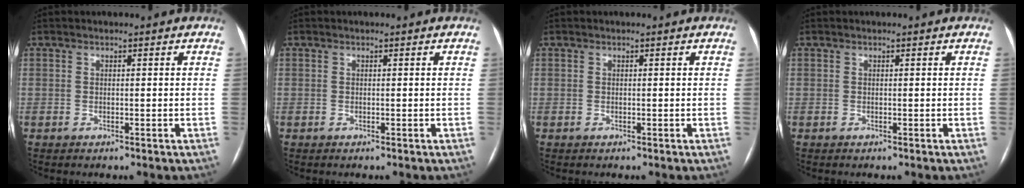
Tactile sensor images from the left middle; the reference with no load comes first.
{"total": 0.0}
{"total": 0.0}
{"total": 0.0}